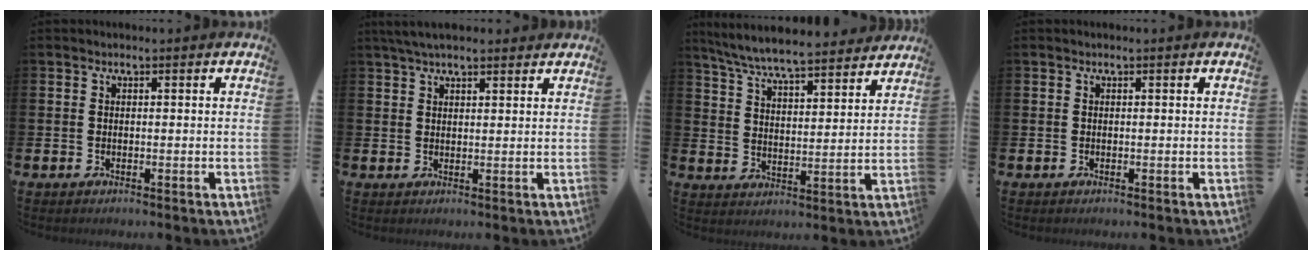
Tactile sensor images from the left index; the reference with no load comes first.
{"total": 3.7, "force": [3.2, 0.9, 1.6], "torque": [-0.035, -0.002, 0.058]}
{"total": 7.3, "force": [7.0, 0.4, 2.0], "torque": [-0.068, -0.047, 0.123]}
{"total": 0.0}